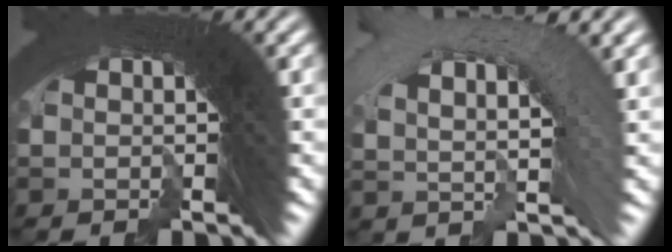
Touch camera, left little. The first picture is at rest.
{"total": 4.9, "force": [-1.4, 4.0, 2.3], "torque": [-0.026, 0.017, -0.037]}